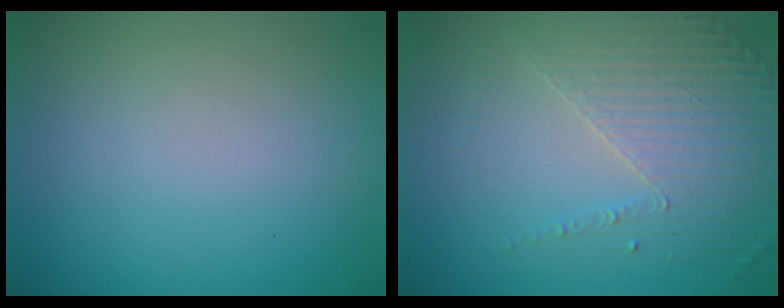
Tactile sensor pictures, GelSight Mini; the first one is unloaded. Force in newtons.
{"total": 4.3, "press": 3.0, "slide": 3.0}